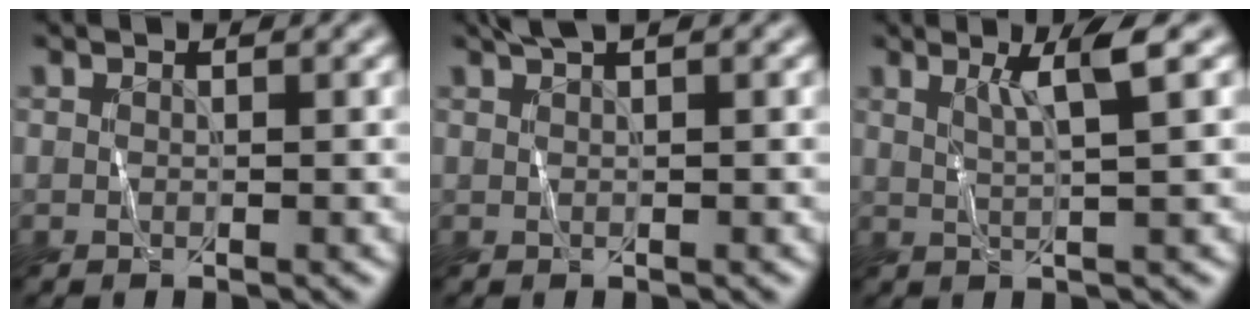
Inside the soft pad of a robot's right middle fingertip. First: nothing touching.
{"total": 2.0, "force": [1.5, 0.4, 1.3], "torque": [-0.014, 0.006, 0.020]}
{"total": 3.0, "force": [1.5, 0.3, 2.6], "torque": [-0.039, 0.005, 0.027]}